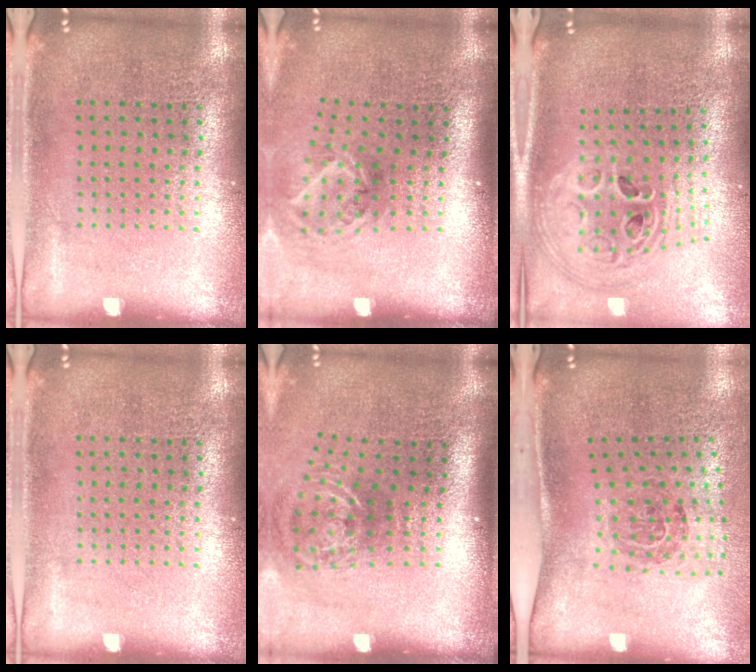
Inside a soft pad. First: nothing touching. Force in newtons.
{"total": 1.9, "press": 1.2, "slide": 1.5}
{"total": 2.8, "press": 2.0, "slide": 1.9}
{"total": 0.0}
{"total": 2.0, "press": 1.2, "slide": 1.6}
{"total": 1.7, "press": 1.1, "slide": 1.2}